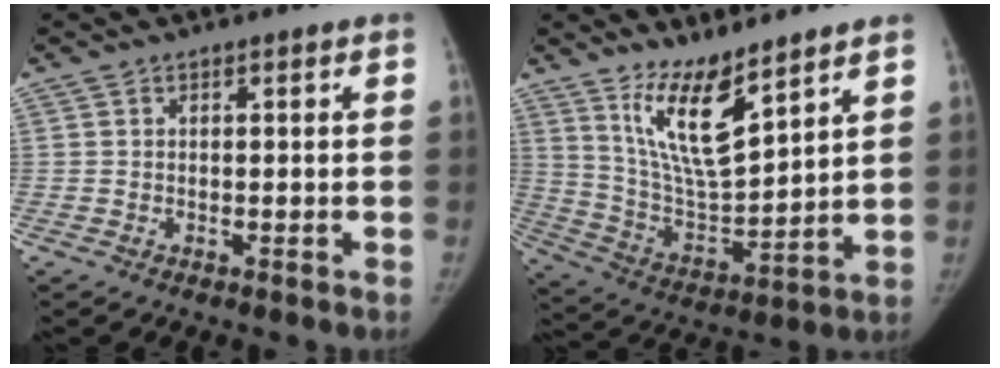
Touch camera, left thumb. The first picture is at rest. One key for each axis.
{"total": 12.9, "fx": 8.8, "fy": 3.4, "fz": 8.8, "tx": -0.142, "ty": -0.074, "tz": 0.183}